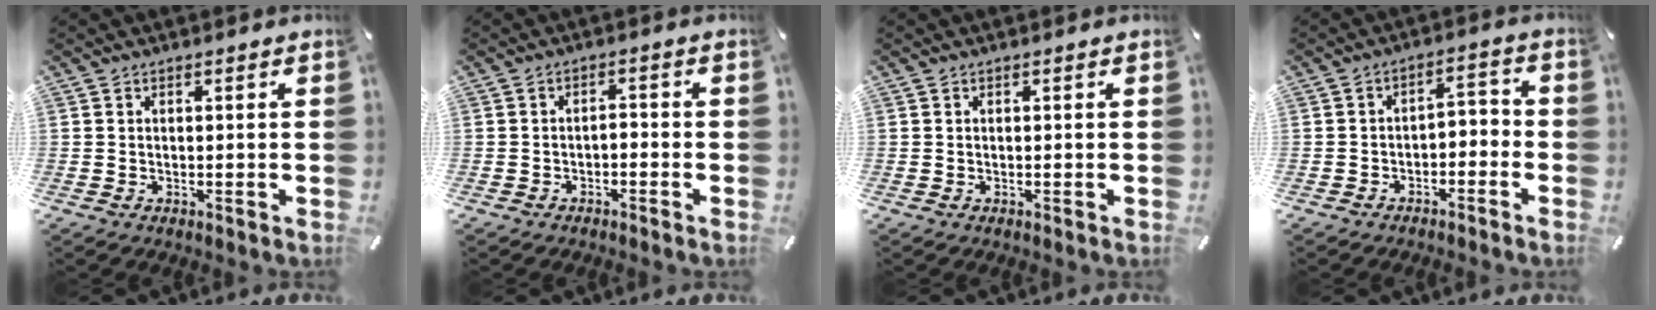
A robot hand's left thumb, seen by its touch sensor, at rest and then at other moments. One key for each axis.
{"total": 2.1, "fx": -1.7, "fy": 0.9, "fz": 1.0, "tx": -0.021, "ty": 0.011, "tz": -0.034}
{"total": 0.0}
{"total": 4.1, "fx": -3.4, "fy": 1.9, "fz": 1.2, "tx": -0.020, "ty": 0.021, "tz": -0.068}